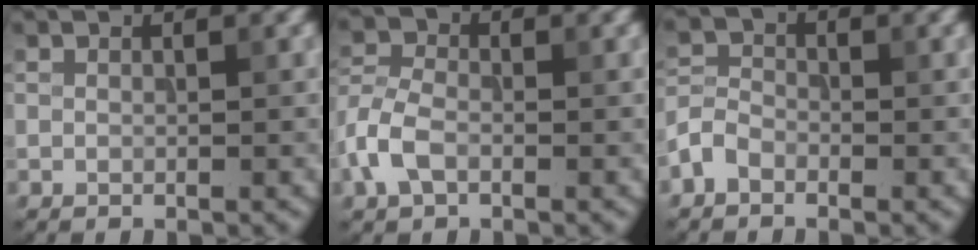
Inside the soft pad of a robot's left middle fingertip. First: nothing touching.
{"total": 3.5, "force": [-1.5, 2.2, 2.3], "torque": [-0.058, 0.006, -0.042]}
{"total": 2.4, "force": [-1.5, 1.6, 1.0], "torque": [-0.020, 0.007, -0.041]}